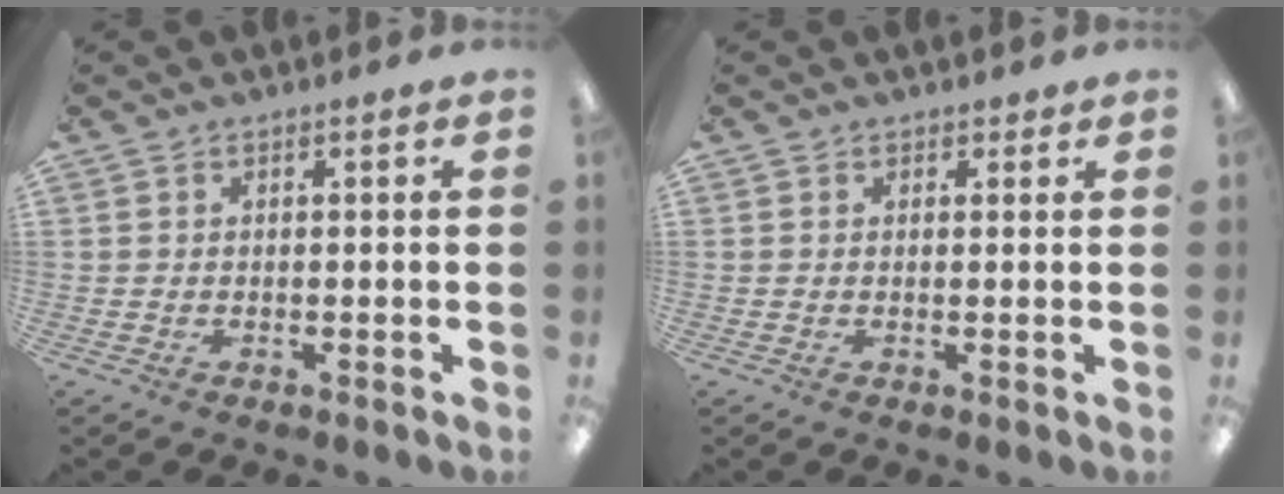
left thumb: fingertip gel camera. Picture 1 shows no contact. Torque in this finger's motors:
{"motor_torque": [-0.20, -0.07, -0.30, 0.08, -0.01]}